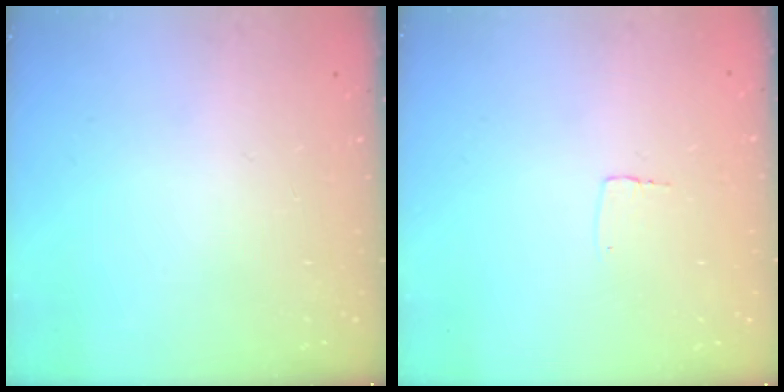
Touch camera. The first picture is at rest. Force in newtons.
{"total": 2.6, "press": 2.6, "slide": 0.1}